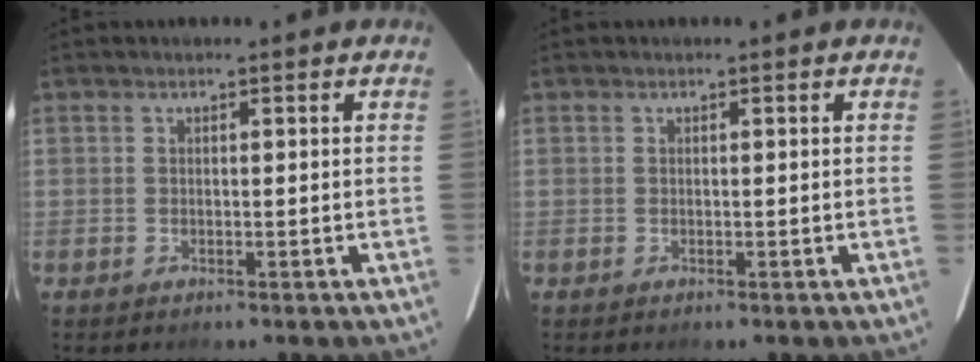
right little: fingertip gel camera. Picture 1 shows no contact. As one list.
[{"total": 0.0}]